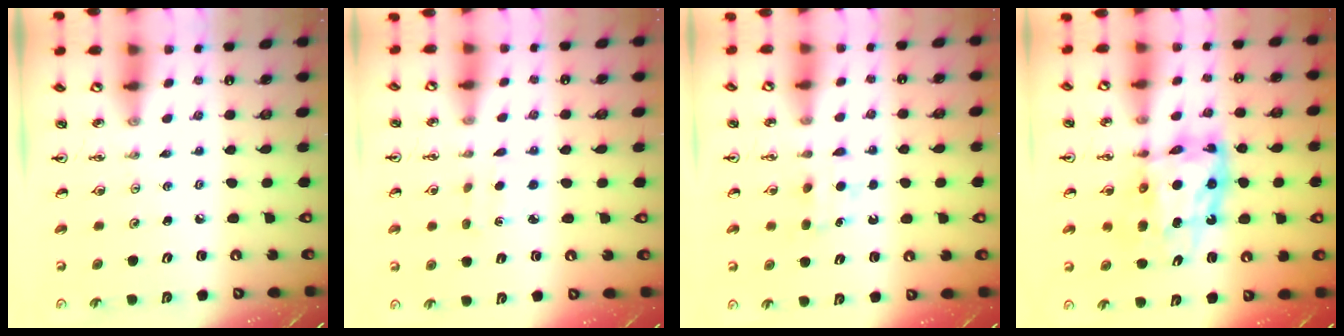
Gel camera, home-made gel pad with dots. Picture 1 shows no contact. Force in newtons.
{"total": 2.3, "press": 2.3, "slide": 0.4}
{"total": 5.2, "press": 5.1, "slide": 0.7}
{"total": 12.2, "press": 12.1, "slide": 1.2}